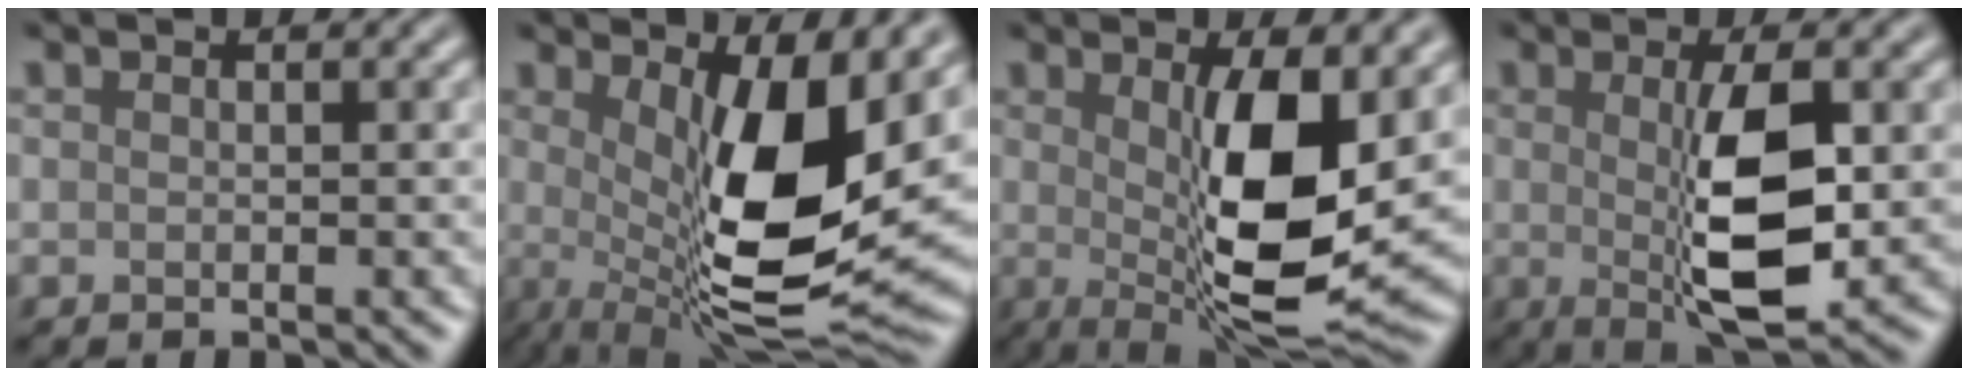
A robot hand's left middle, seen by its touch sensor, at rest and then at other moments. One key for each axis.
{"total": 12.0, "fx": 0.9, "fy": 3.8, "fz": 11.3, "tx": -0.175, "ty": -0.026, "tz": 0.023}
{"total": 10.3, "fx": 0.3, "fy": 3.0, "fz": 9.8, "tx": -0.159, "ty": -0.017, "tz": 0.017}
{"total": 6.9, "fx": -0.4, "fy": 1.7, "fz": 6.6, "tx": -0.114, "ty": -0.007, "tz": 0.003}